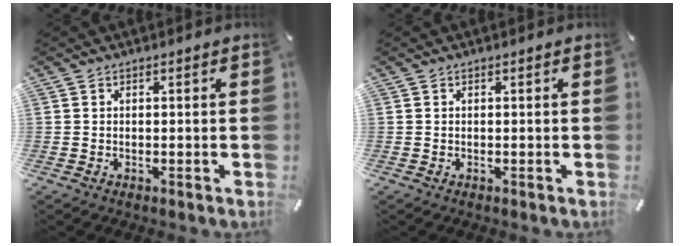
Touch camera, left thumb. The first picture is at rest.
{"total": 0.0}